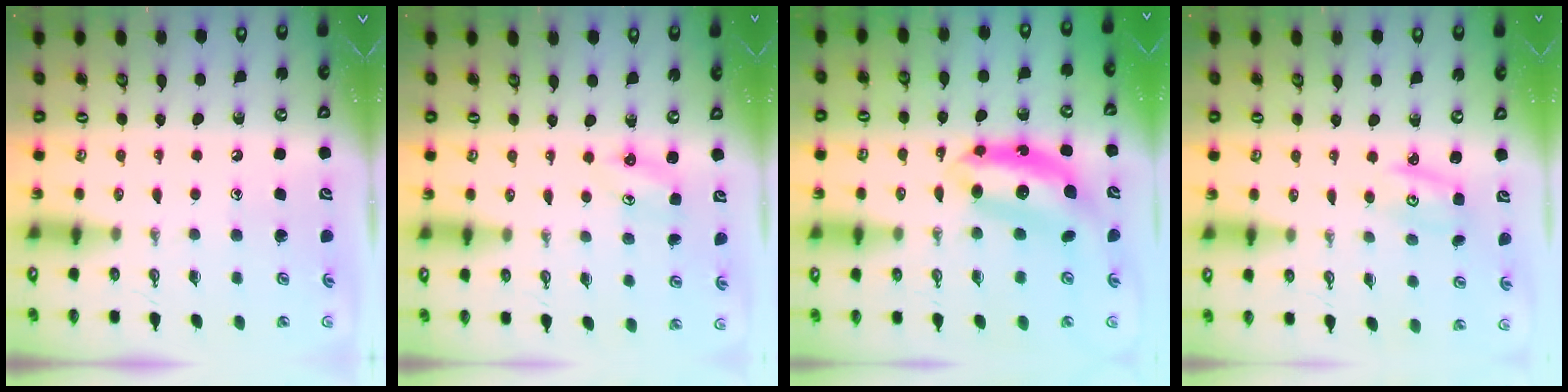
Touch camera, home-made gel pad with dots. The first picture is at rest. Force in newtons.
{"total": 3.7, "press": 3.6, "slide": 0.3}
{"total": 7.7, "press": 7.7, "slide": 0.3}
{"total": 2.1, "press": 2.1, "slide": 0.2}